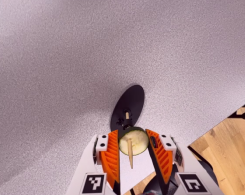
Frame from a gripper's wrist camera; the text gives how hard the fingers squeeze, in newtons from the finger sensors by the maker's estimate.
{"total": 8.2, "left": 8.2, "right": 8.2}